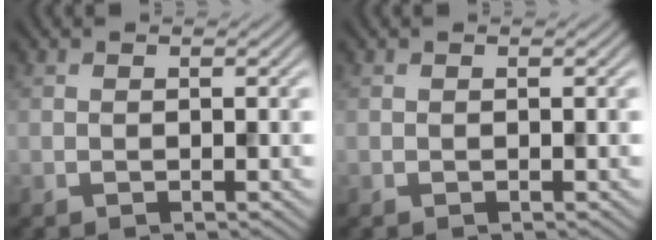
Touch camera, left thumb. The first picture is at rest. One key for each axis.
{"total": 0.0}